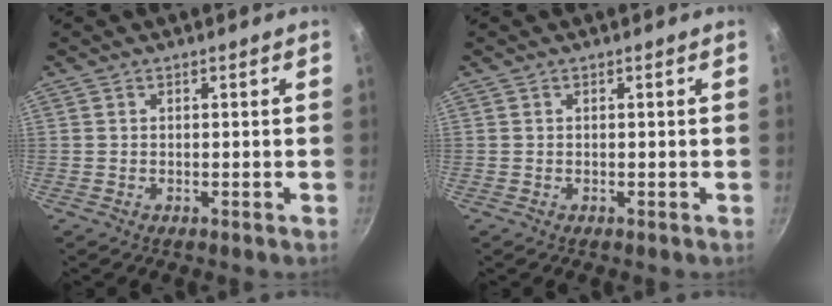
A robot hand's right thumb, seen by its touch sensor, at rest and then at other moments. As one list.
[{"total": 0.0}]